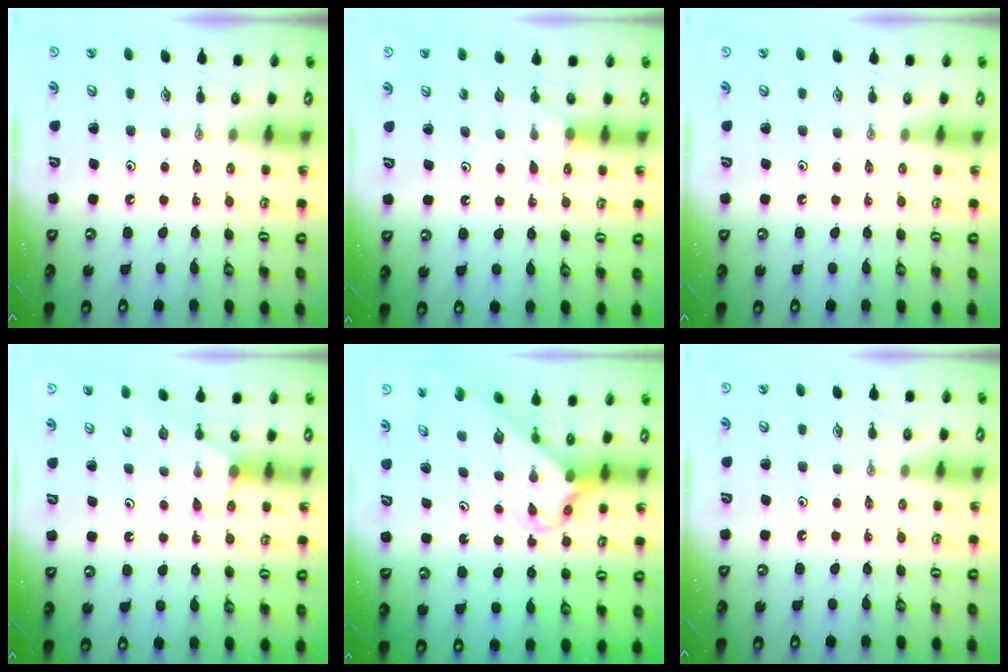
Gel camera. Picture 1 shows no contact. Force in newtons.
{"total": 5.0, "press": 4.9, "slide": 0.6}
{"total": 0.0}
{"total": 3.6, "press": 3.6, "slide": 0.2}
{"total": 2.7, "press": 2.7, "slide": 0.2}
{"total": 0.0}